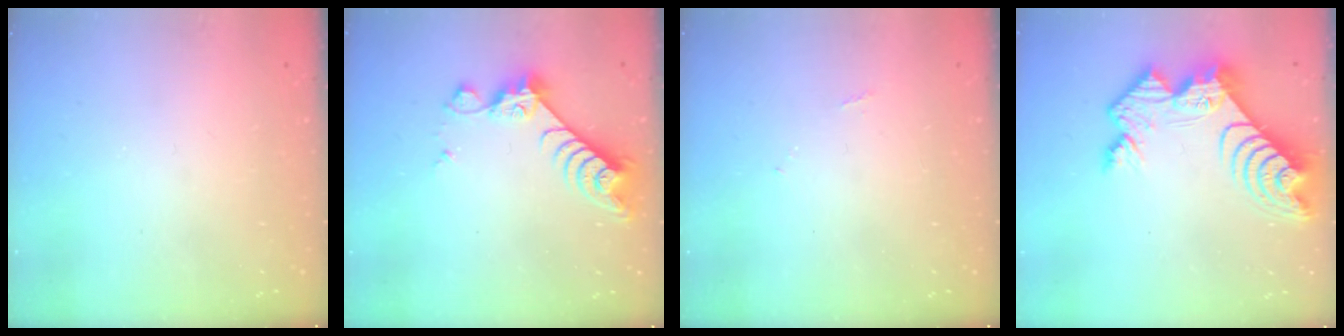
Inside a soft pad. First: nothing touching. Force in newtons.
{"total": 8.1, "press": 8.1, "slide": 0.7}
{"total": 4.0, "press": 4.0, "slide": 0.6}
{"total": 13.4, "press": 13.4, "slide": 1.2}